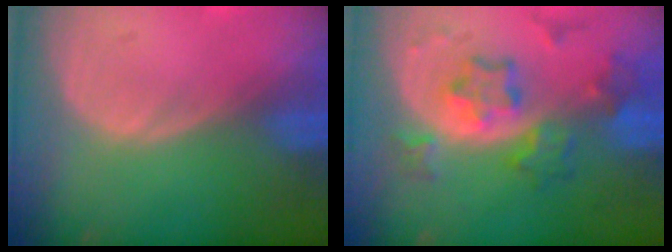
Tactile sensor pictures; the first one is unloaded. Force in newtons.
{"total": 7.1, "press": 7.1, "slide": 0.3}